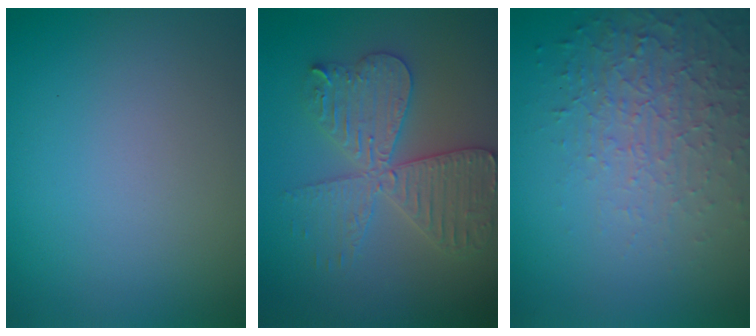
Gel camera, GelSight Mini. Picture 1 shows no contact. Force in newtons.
{"total": 5.6, "press": 5.5, "slide": 0.8}
{"total": 5.3, "press": 3.4, "slide": 4.1}